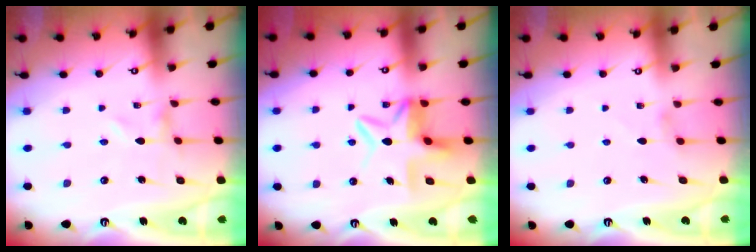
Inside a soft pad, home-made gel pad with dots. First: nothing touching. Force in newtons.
{"total": 8.6, "press": 8.5, "slide": 1.0}
{"total": 3.1, "press": 3.1, "slide": 0.4}